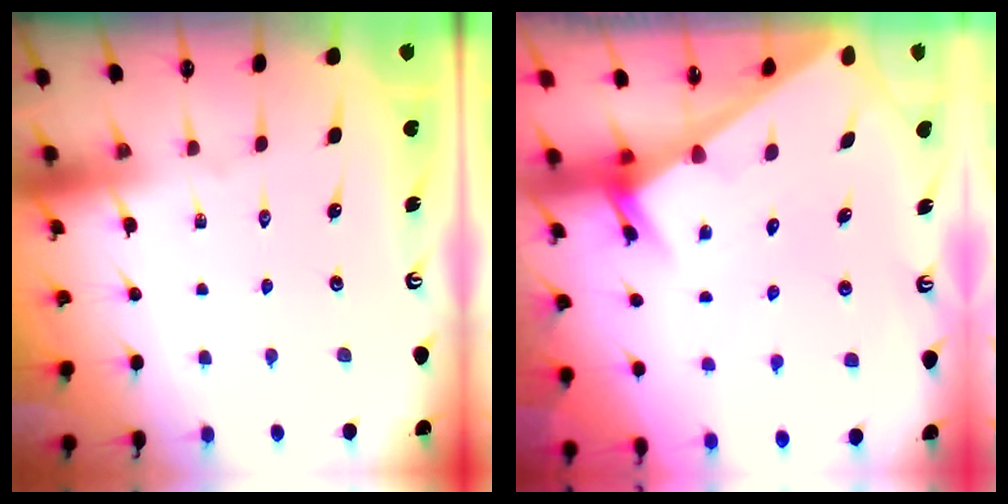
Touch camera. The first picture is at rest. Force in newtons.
{"total": 2.0, "press": 2.0, "slide": 0.1}